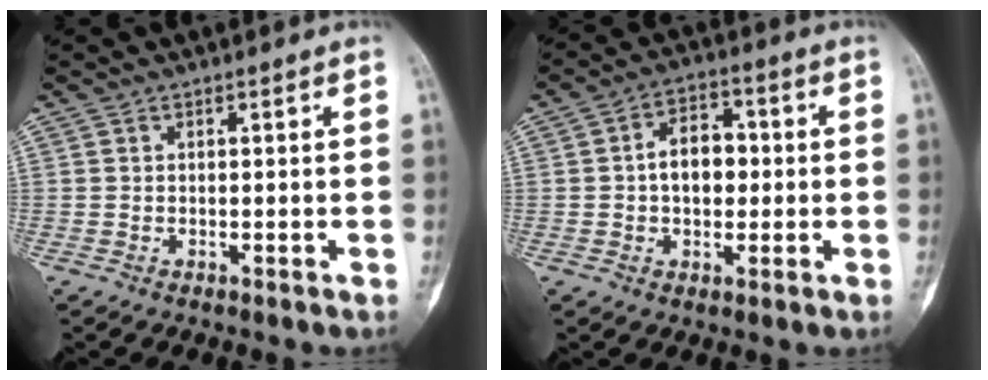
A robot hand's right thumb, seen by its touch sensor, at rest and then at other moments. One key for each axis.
{"total": 8.1, "fx": 0.1, "fy": 5.5, "fz": 6.0, "tx": -0.071, "ty": 0.019, "tz": -0.005}